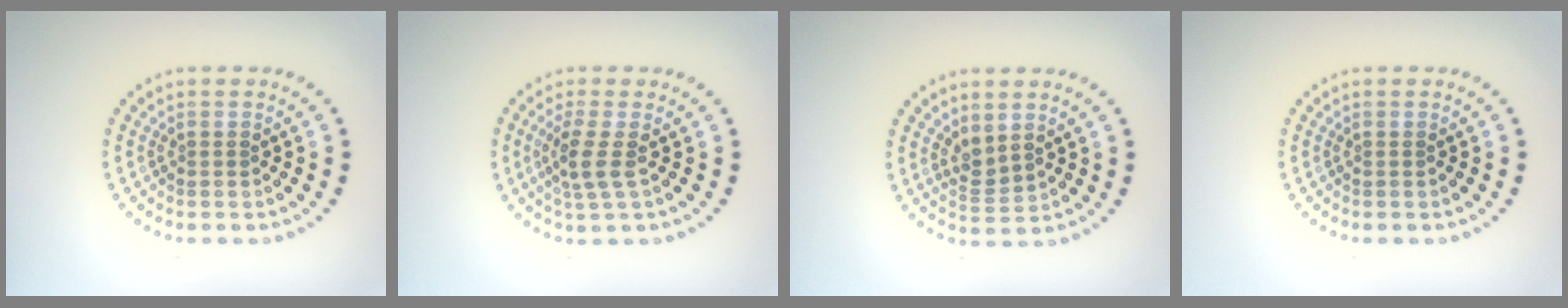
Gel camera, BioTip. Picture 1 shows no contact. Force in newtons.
{"total": 2.6, "press": 2.0, "slide": 1.6}
{"total": 1.9, "press": 1.6, "slide": 1.1}
{"total": 0.0}